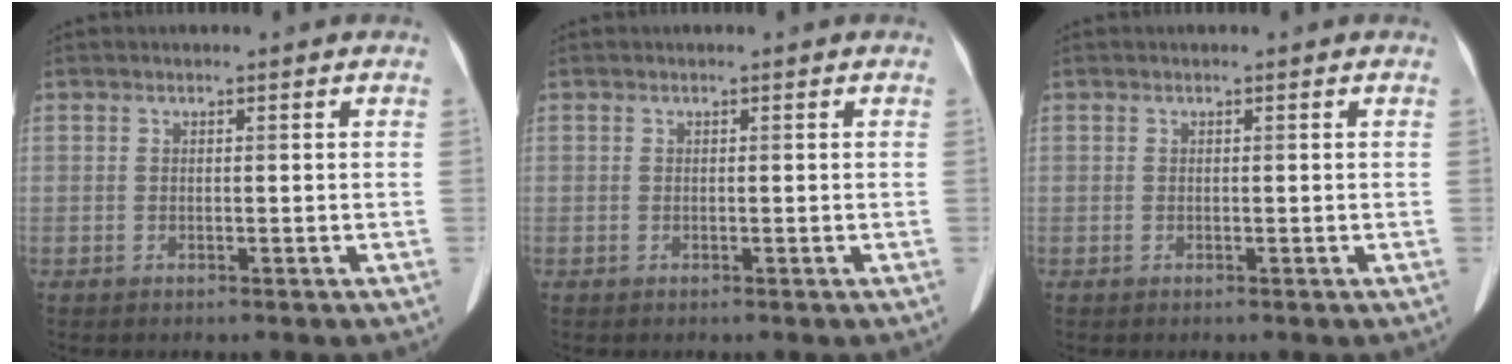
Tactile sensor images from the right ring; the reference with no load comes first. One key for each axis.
{"total": 0.0}
{"total": 0.0}